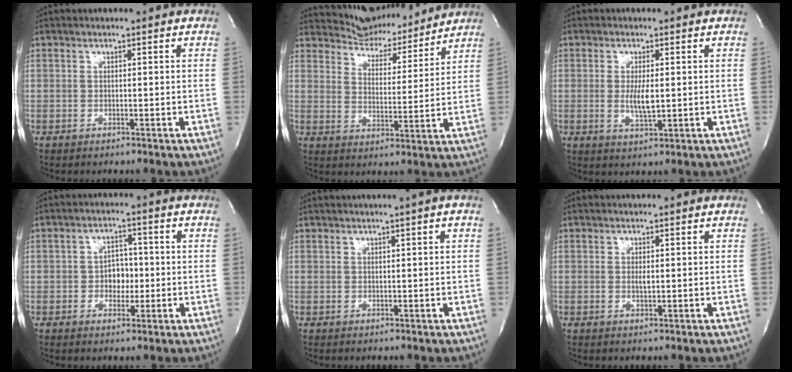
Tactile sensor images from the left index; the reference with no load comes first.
{"total": 11.6, "force": [11.1, 2.7, 1.5], "torque": [-0.021, -0.006, 0.163]}
{"total": 3.5, "force": [0.0, 0.8, 3.4], "torque": [-0.067, -0.011, 0.002]}
{"total": 3.7, "force": [-0.7, 2.7, 2.4], "torque": [-0.031, 0.002, -0.012]}
{"total": 1.6, "force": [1.1, -0.7, 0.9], "torque": [-0.012, 0.000, 0.024]}
{"total": 0.8, "force": [0.1, 0.2, 0.7], "torque": [-0.019, -0.005, 0.001]}